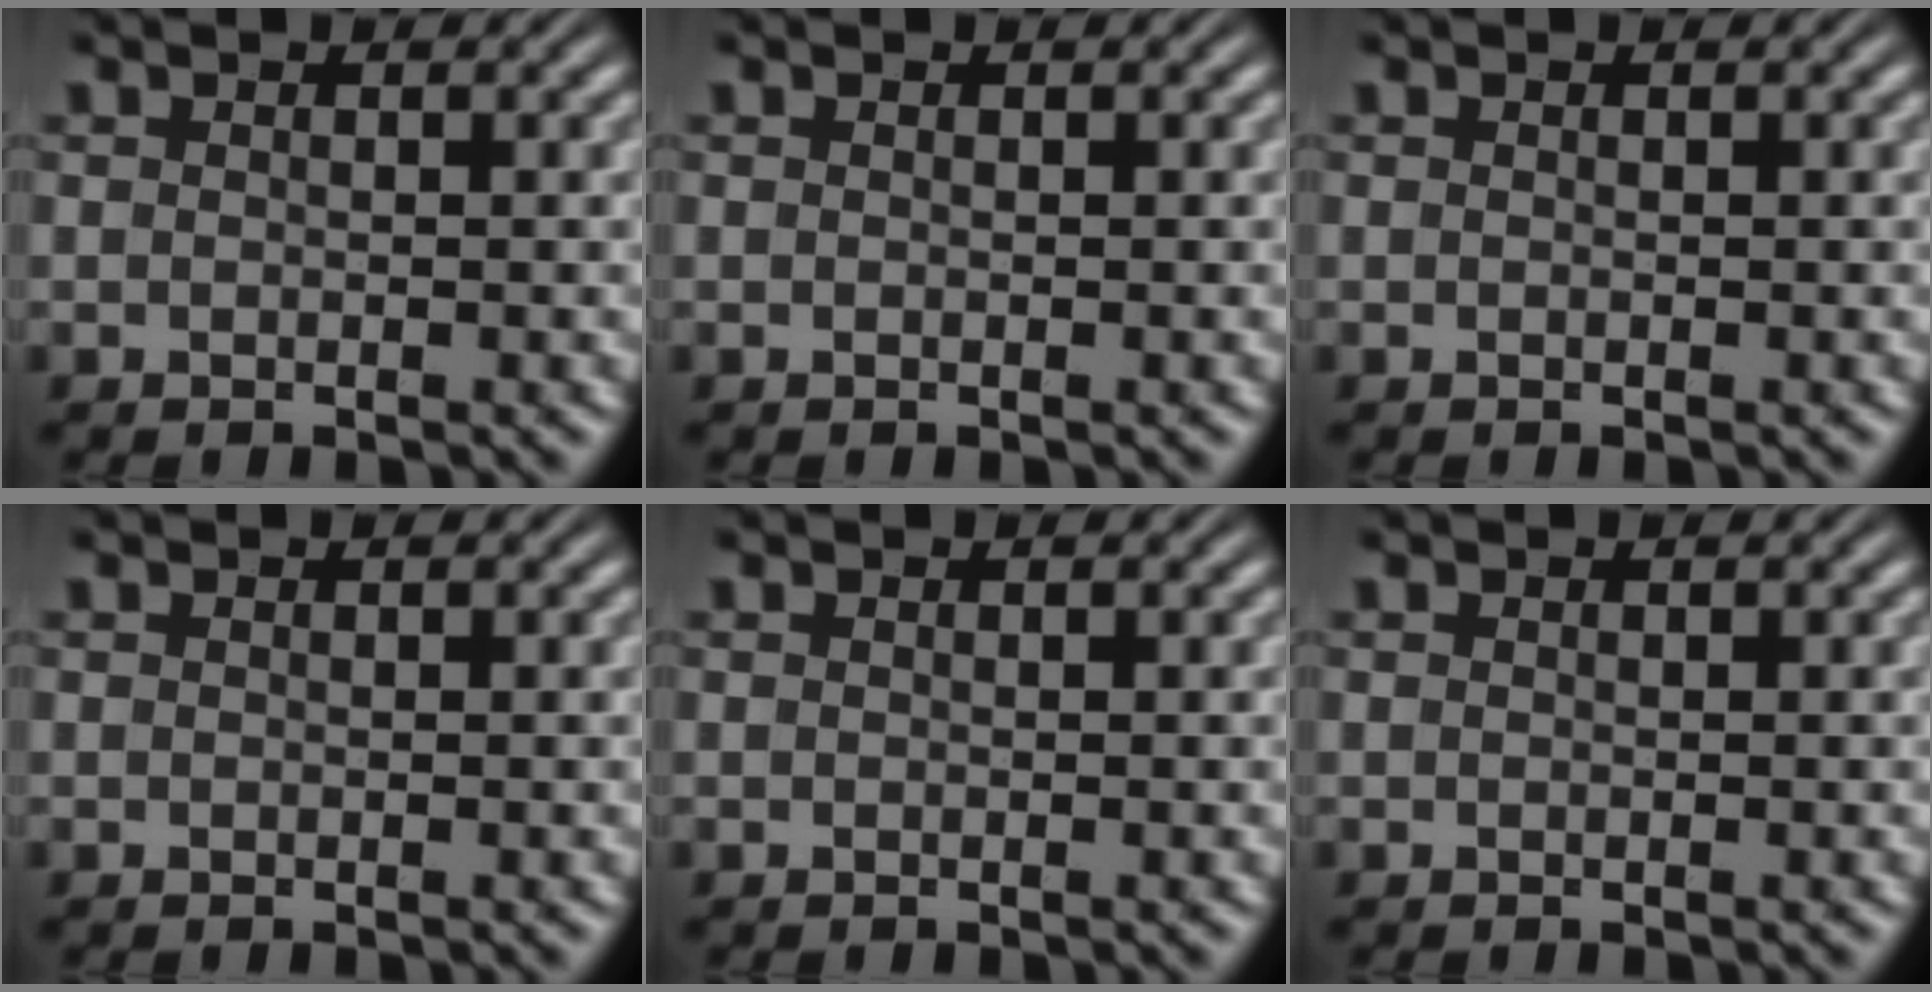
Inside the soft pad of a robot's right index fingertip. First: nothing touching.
{"total": 0.0}
{"total": 0.0}
{"total": 0.0}
{"total": 0.0}
{"total": 0.0}